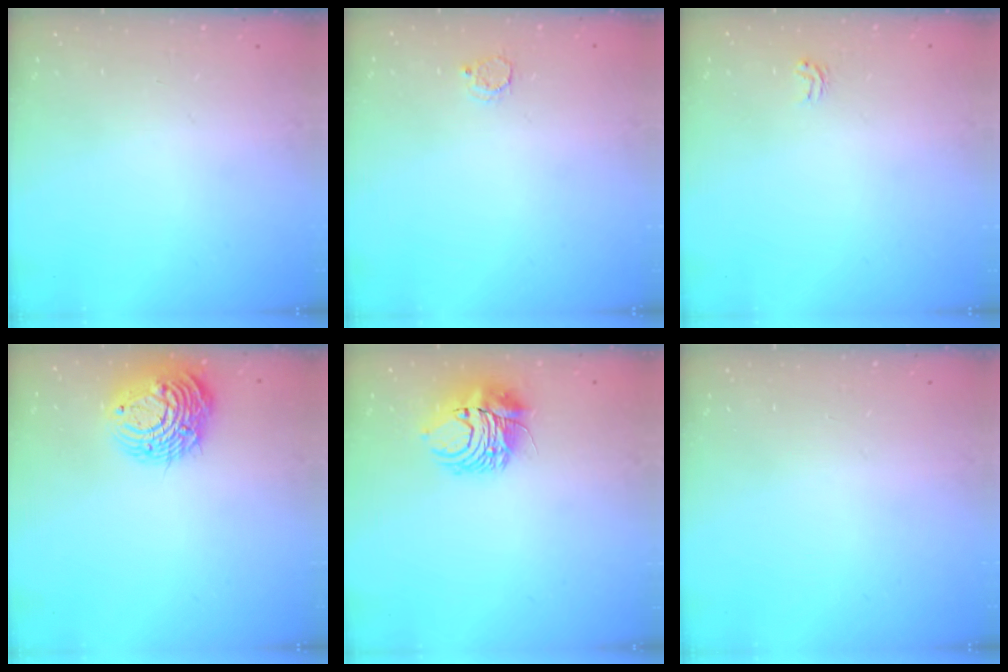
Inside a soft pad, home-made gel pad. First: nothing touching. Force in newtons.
{"total": 2.5, "press": 2.5, "slide": 0.3}
{"total": 1.9, "press": 1.9, "slide": 0.1}
{"total": 13.3, "press": 13.2, "slide": 0.6}
{"total": 9.0, "press": 8.9, "slide": 1.3}
{"total": 0.0}